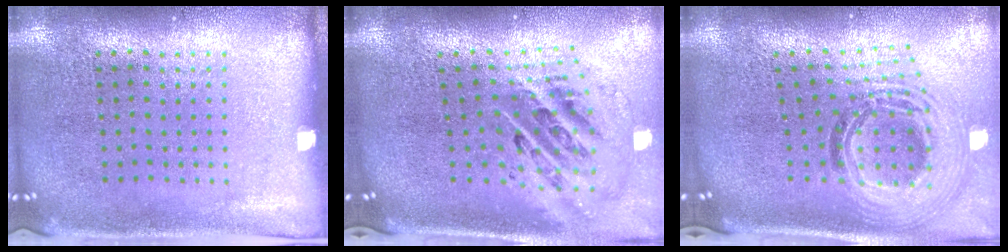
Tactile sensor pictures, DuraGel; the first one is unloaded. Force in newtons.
{"total": 2.3, "press": 1.6, "slide": 1.7}
{"total": 2.1, "press": 1.6, "slide": 1.4}